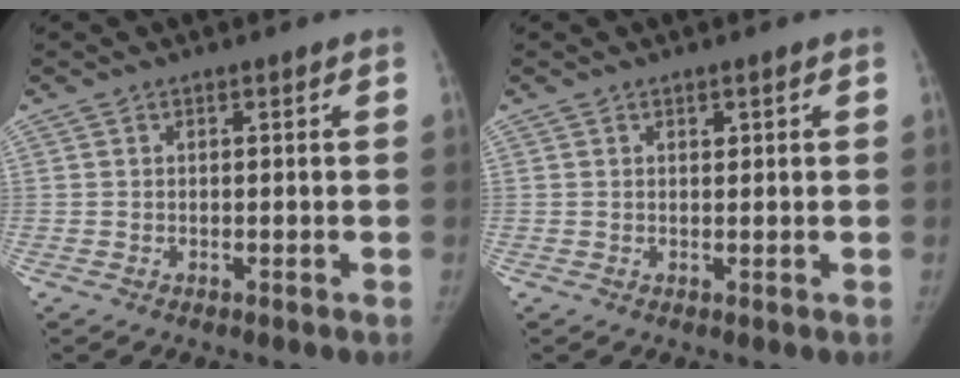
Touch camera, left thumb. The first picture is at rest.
{"total": 0.9, "force": [0.5, 0.5, 0.6], "torque": [-0.005, -0.002, 0.008]}